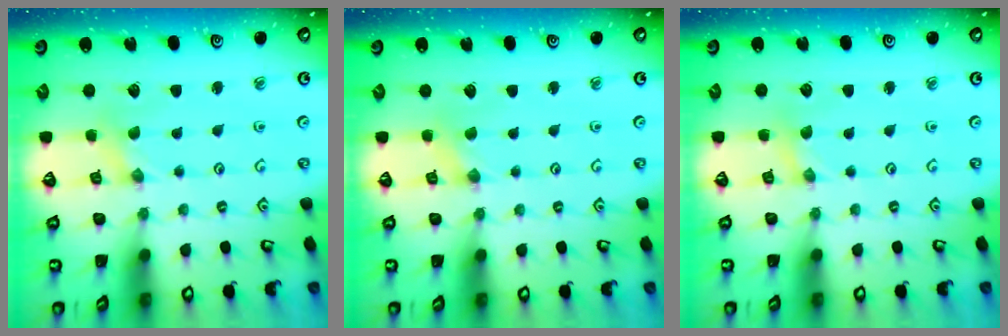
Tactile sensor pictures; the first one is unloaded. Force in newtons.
{"total": 0.0}
{"total": 1.2, "press": 1.2, "slide": 0.1}